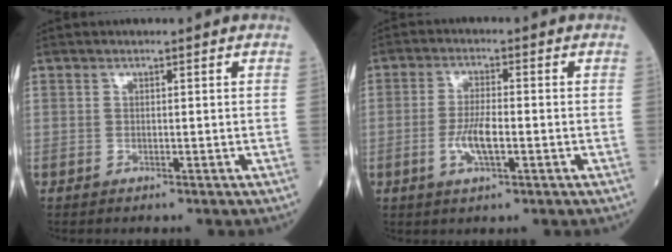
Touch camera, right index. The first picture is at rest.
{"total": 5.1, "force": [-1.3, 1.2, 4.8], "torque": [-0.097, -0.001, -0.024]}